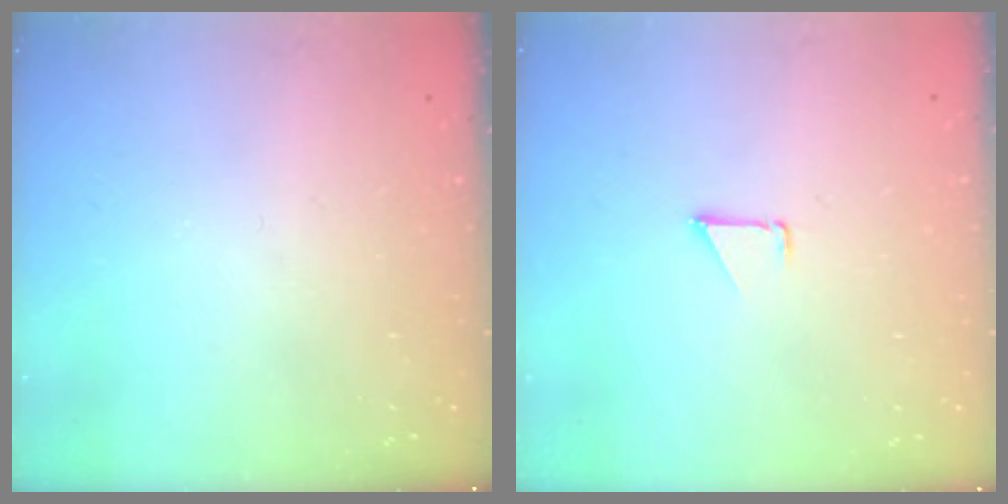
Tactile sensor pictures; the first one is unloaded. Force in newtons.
{"total": 0.7, "press": 0.7, "slide": 0.1}